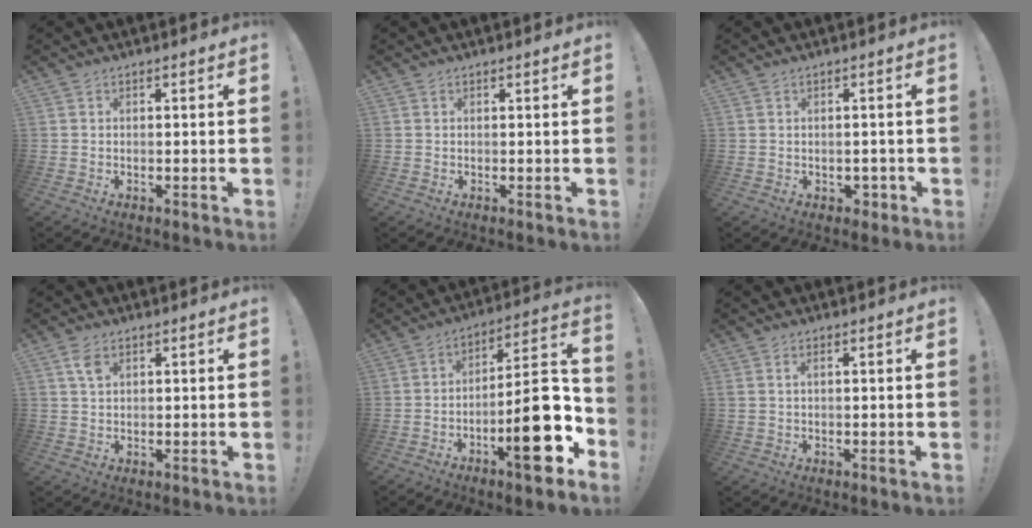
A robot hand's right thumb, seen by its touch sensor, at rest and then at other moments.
{"total": 0.0}
{"total": 2.7, "force": [-0.6, 2.2, 1.5], "torque": [-0.022, 0.004, -0.008]}
{"total": 3.9, "force": [1.9, 2.1, 2.7], "torque": [-0.040, -0.005, 0.033]}
{"total": 20.2, "force": [-7.2, 6.0, 18.0], "torque": [-0.246, 0.042, -0.108]}
{"total": 1.3, "force": [0.6, 0.5, 1.1], "torque": [-0.026, 0.003, 0.011]}